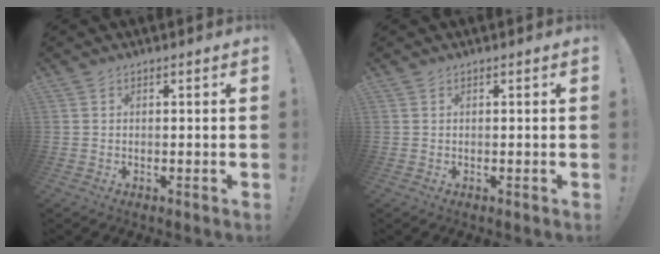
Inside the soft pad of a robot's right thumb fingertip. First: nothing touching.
{"total": 0.0}